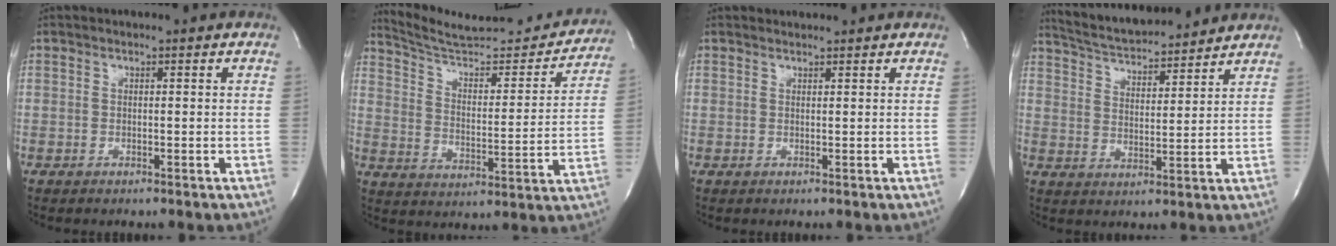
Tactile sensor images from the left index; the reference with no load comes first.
{"total": 21.3, "force": [20.2, 3.0, 5.9], "torque": [-0.083, -0.038, 0.283]}
{"total": 1.3, "force": [1.3, 0.0, -0.1], "torque": [-0.006, 0.009, 0.025]}
{"total": 13.6, "force": [12.8, 2.0, 4.4], "torque": [-0.080, 0.018, 0.206]}